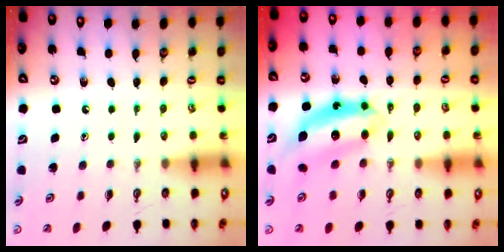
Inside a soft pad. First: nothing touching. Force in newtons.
{"total": 7.3, "press": 7.3, "slide": 0.2}